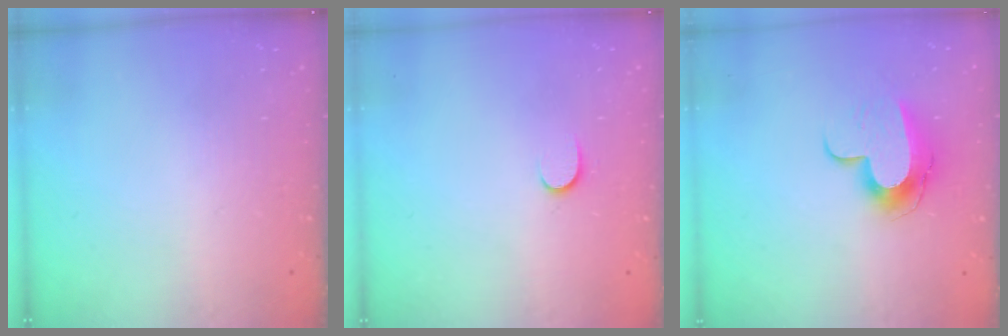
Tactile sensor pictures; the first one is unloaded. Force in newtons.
{"total": 4.4, "press": 4.4, "slide": 0.5}
{"total": 11.4, "press": 11.4, "slide": 0.6}